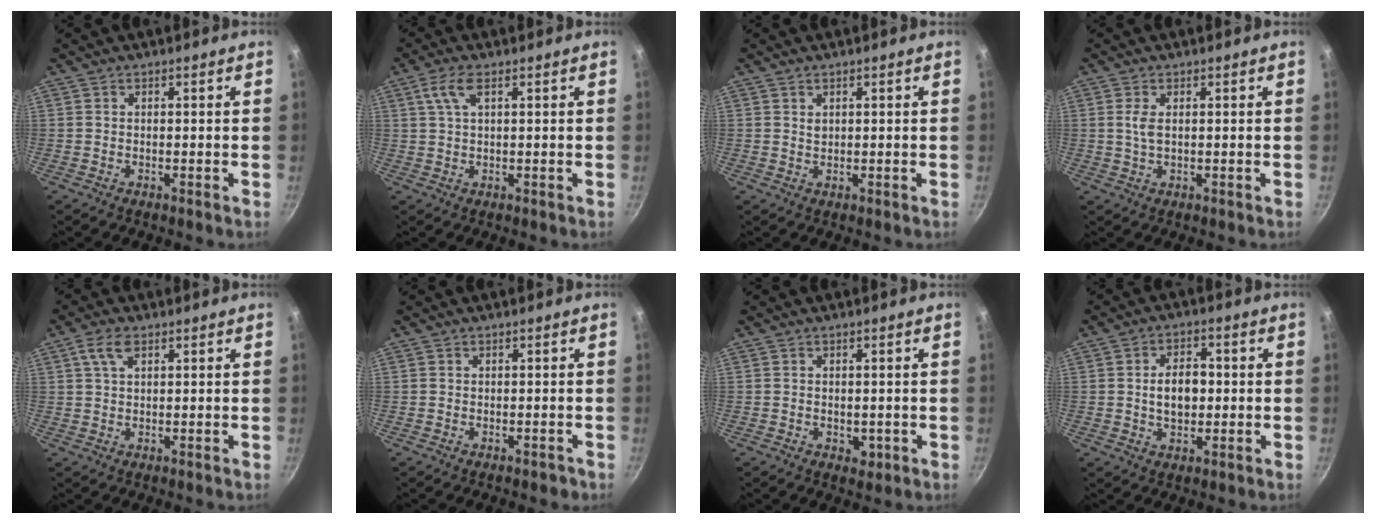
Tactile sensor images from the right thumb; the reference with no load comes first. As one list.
[{"total": 4.3, "force": [1.8, 1.2, 3.7], "torque": [-0.085, 0.005, 0.039]}, {"total": 1.0, "force": [0.7, 0.5, 0.6], "torque": [-0.009, -0.005, 0.014]}, {"total": 2.6, "force": [0.6, 1.1, 2.3], "torque": [-0.048, -0.004, 0.013]}, {"total": 4.3, "force": [2.0, 2.1, 3.1], "torque": [-0.058, 0.000, 0.039]}, {"total": 1.0, "force": [-0.5, 0.7, 0.4], "torque": [0.002, 0.011, 0.000]}, {"total": 2.4, "force": [-0.4, 1.8, 1.5], "torque": [-0.019, -0.005, -0.004]}, {"total": 7.2, "force": [0.2, 4.6, 5.5], "torque": [-0.071, 0.006, 0.003]}]